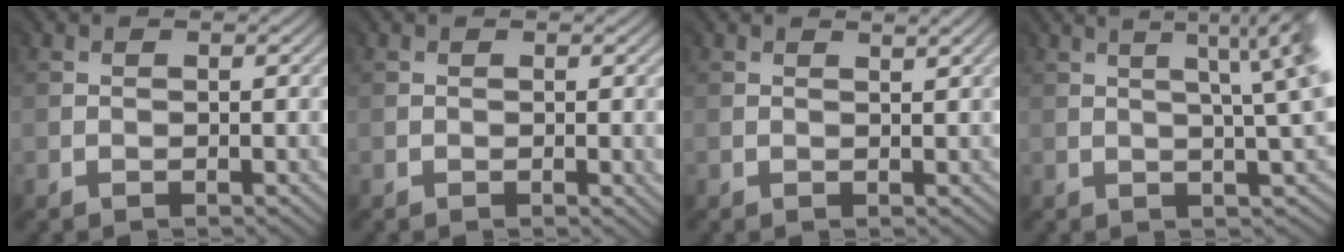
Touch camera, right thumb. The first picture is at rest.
{"total": 1.3, "force": [-0.1, 0.4, 1.2], "torque": [-0.019, -0.003, -0.002]}
{"total": 0.7, "force": [0.7, -0.2, 0.3], "torque": [-0.001, 0.003, 0.012]}
{"total": 8.2, "force": [1.9, 2.3, 7.7], "torque": [-0.066, 0.030, 0.021]}